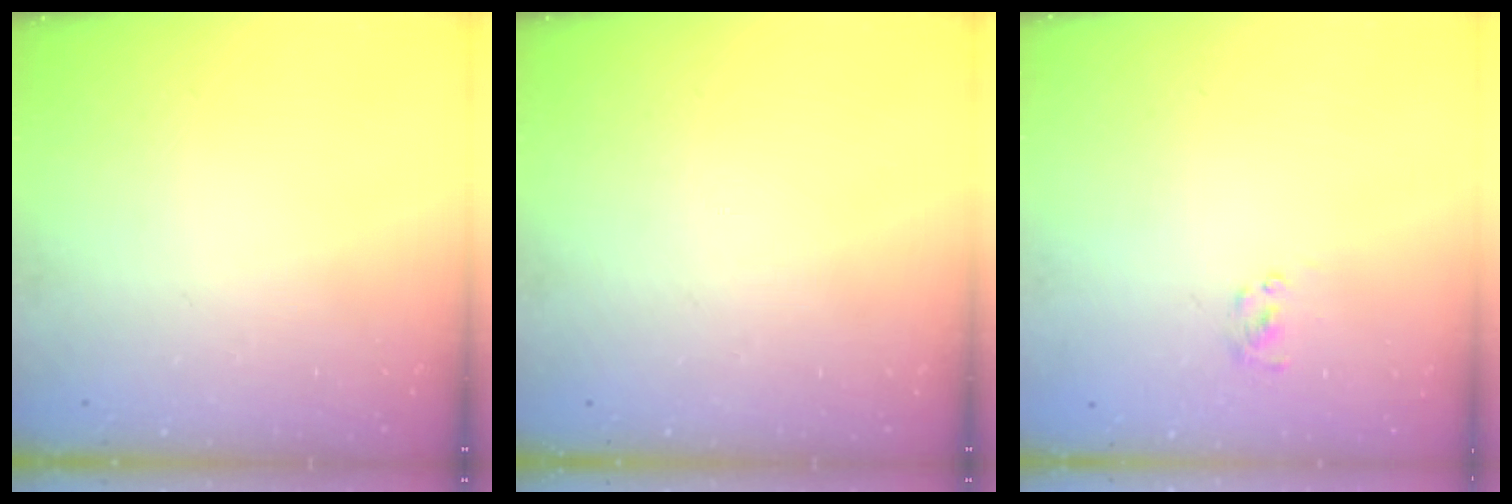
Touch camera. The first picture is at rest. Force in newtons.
{"total": 0.0}
{"total": 1.4, "press": 1.0, "slide": 0.9}